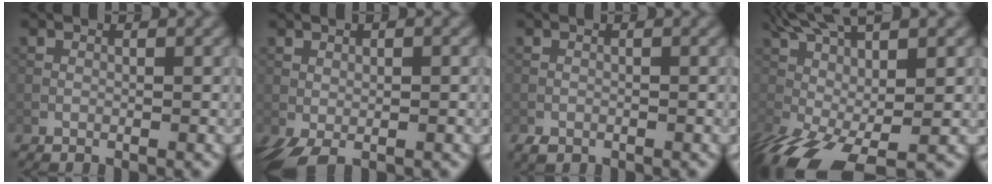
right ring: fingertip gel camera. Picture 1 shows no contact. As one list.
[{"total": 3.3, "force": [-1.1, 1.3, 2.8], "torque": [-0.058, 0.002, -0.018]}, {"total": 0.8, "force": [-0.6, 0.5, 0.1], "torque": [0.001, -0.003, -0.011]}, {"total": 12.3, "force": [-0.6, 4.6, 11.4], "torque": [-0.239, -0.012, 0.006]}]